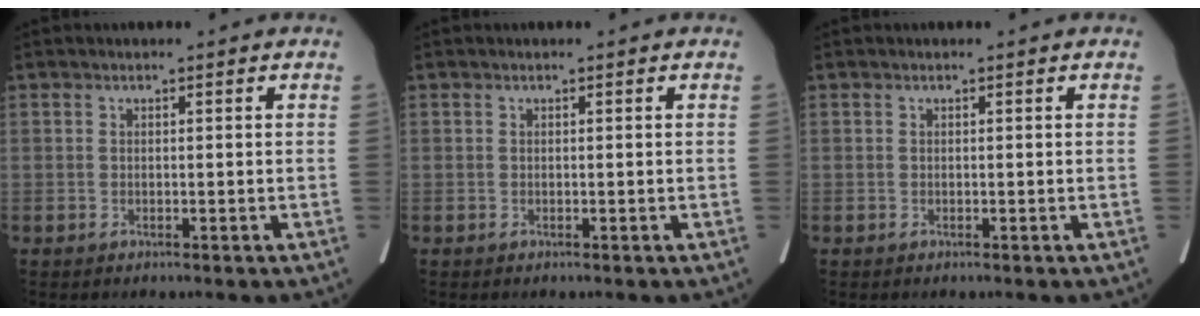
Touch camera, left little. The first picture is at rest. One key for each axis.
{"total": 0.0}
{"total": 0.0}